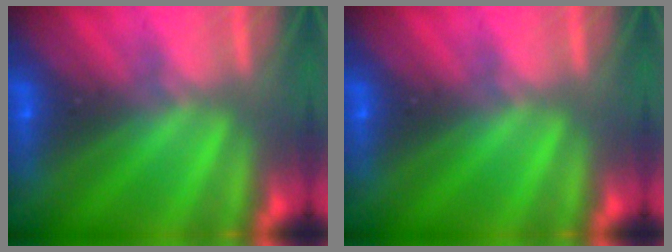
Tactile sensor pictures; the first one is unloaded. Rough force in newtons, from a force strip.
{"total": 0.0}